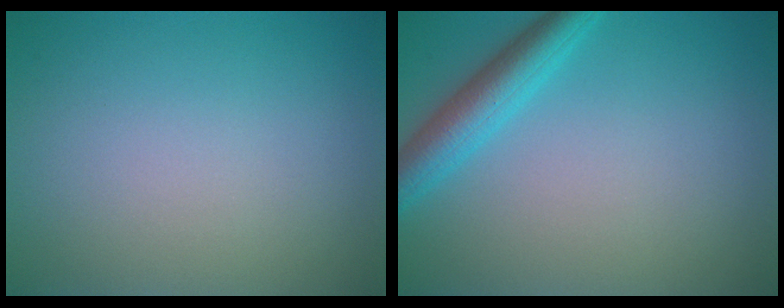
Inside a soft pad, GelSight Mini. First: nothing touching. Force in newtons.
{"total": 3.9, "press": 3.9, "slide": 0.1}